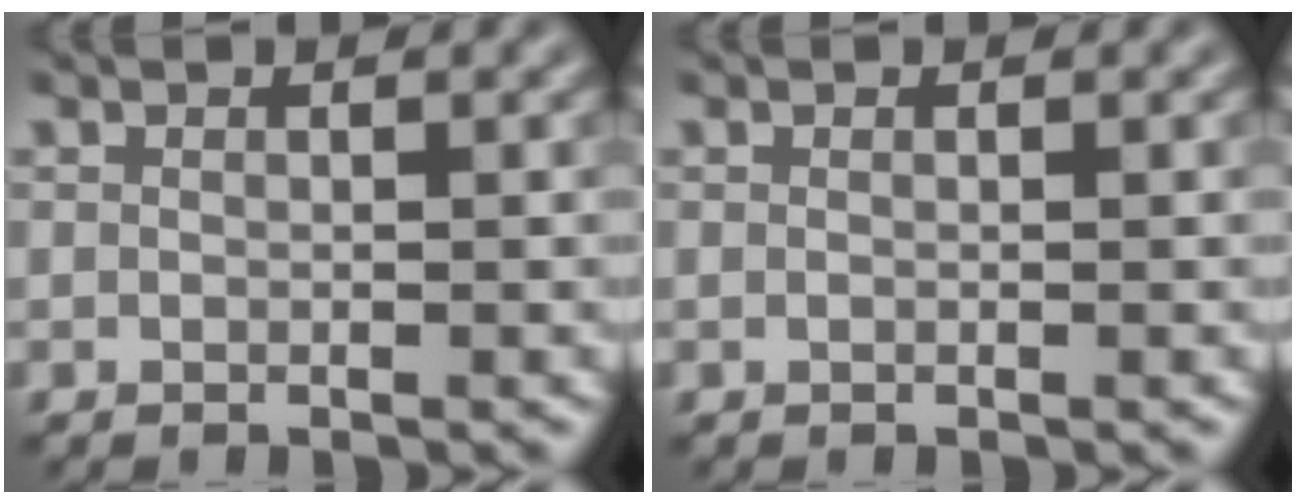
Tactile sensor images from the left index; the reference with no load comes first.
{"total": 0.0}